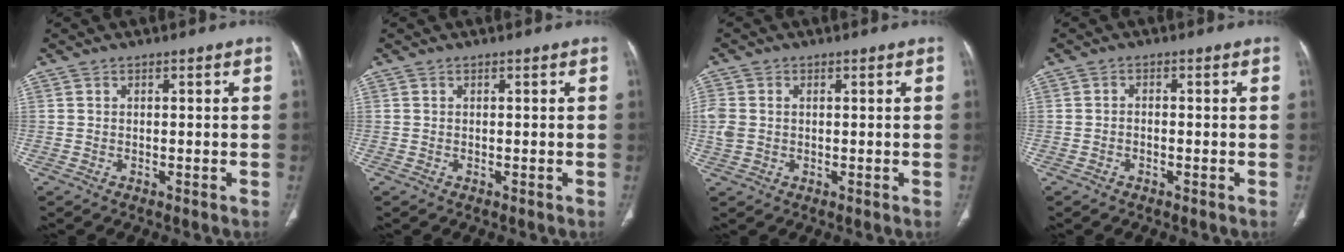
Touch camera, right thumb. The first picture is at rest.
{"total": 0.0}
{"total": 4.1, "force": [0.0, 3.2, 2.6], "torque": [-0.078, 0.004, 0.002]}
{"total": 0.9, "force": [-0.5, 0.6, 0.6], "torque": [-0.008, 0.004, -0.009]}